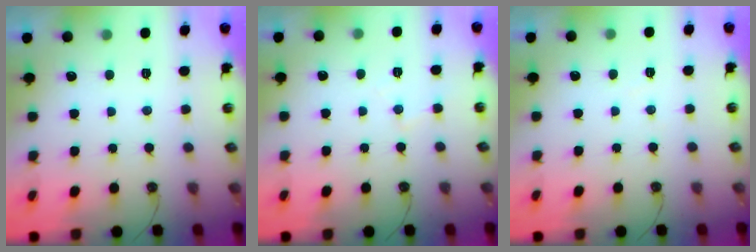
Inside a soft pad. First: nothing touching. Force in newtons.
{"total": 4.2, "press": 4.2, "slide": 0.8}
{"total": 4.1, "press": 4.0, "slide": 0.7}